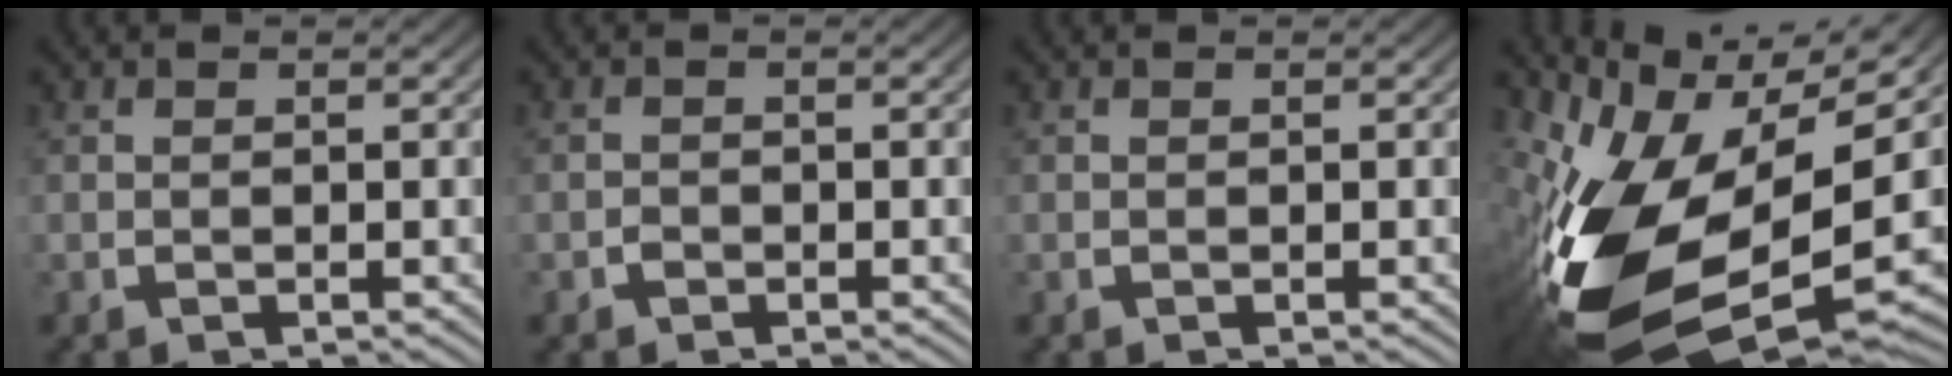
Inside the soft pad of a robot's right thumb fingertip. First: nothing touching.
{"total": 0.7, "force": [-0.6, 0.3, 0.1], "torque": [-0.002, -0.003, -0.013]}
{"total": 0.0}
{"total": 19.5, "force": [-2.5, 11.4, 15.7], "torque": [-0.329, -0.064, -0.007]}